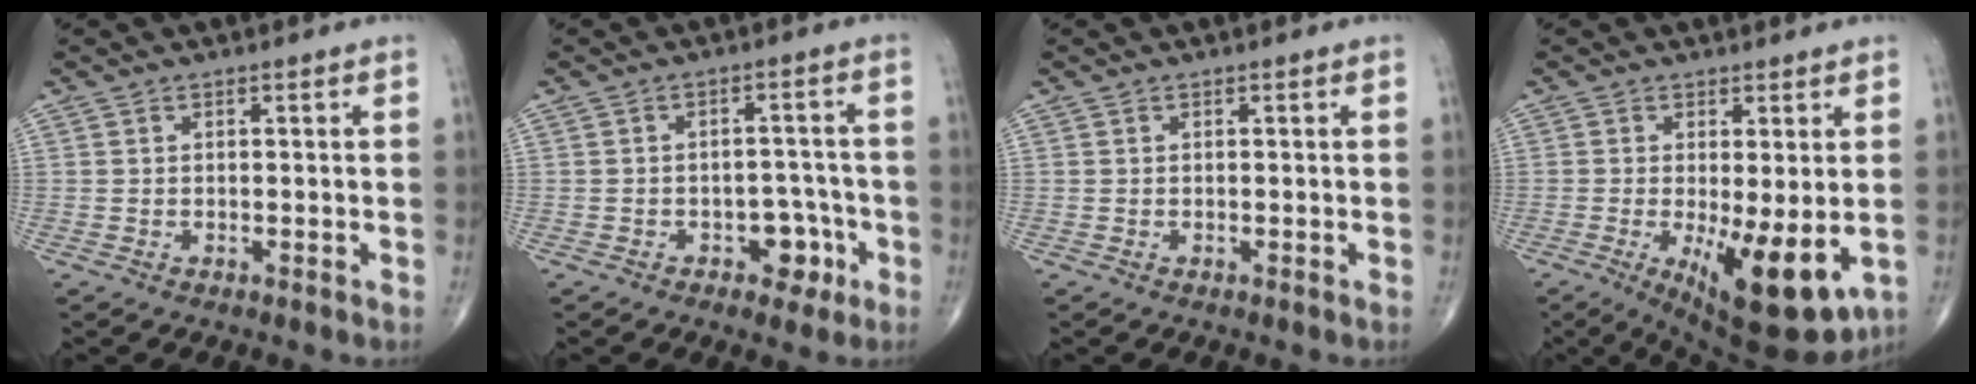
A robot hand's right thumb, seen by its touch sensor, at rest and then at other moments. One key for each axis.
{"total": 5.5, "fx": -2.6, "fy": 3.6, "fz": 3.3, "tx": -0.017, "ty": 0.026, "tz": -0.033}
{"total": 0.0}
{"total": 12.6, "fx": -2.8, "fy": 4.3, "fz": 11.5, "tx": -0.167, "ty": -0.027, "tz": -0.027}